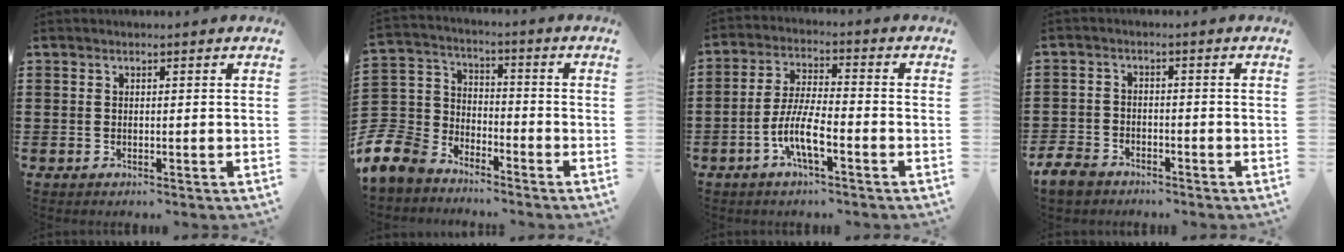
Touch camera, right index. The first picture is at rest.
{"total": 8.5, "force": [-7.0, 4.7, 1.3], "torque": [-0.081, 0.004, -0.148]}
{"total": 7.3, "force": [-3.2, 1.7, 6.3], "torque": [-0.151, -0.016, -0.067]}
{"total": 3.5, "force": [-3.1, 1.3, 1.0], "torque": [-0.041, -0.004, -0.069]}